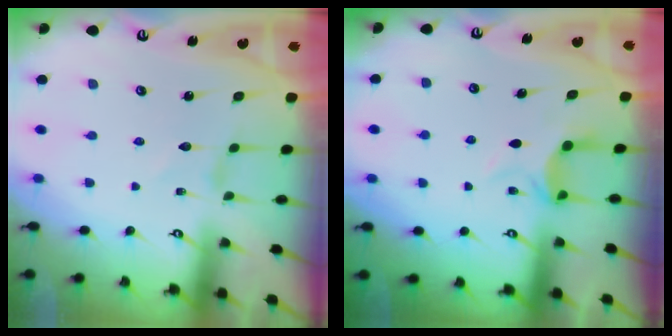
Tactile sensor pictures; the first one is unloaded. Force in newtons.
{"total": 5.7, "press": 5.6, "slide": 1.1}